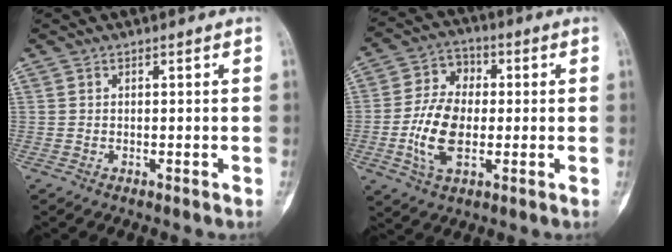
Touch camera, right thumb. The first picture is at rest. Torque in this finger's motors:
{"motor_torque": [0.73, 0.28, 0.61, 0.45, 0.07]}